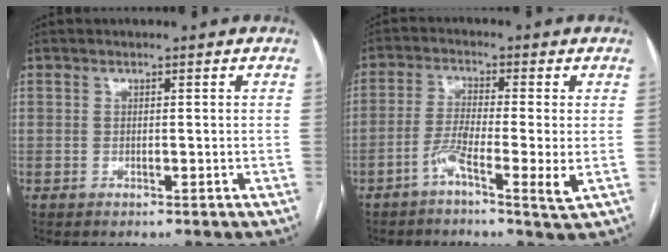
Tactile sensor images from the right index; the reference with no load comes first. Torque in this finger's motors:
{"motor_torque": [0.13, 0.14, 0.03, 0.02]}